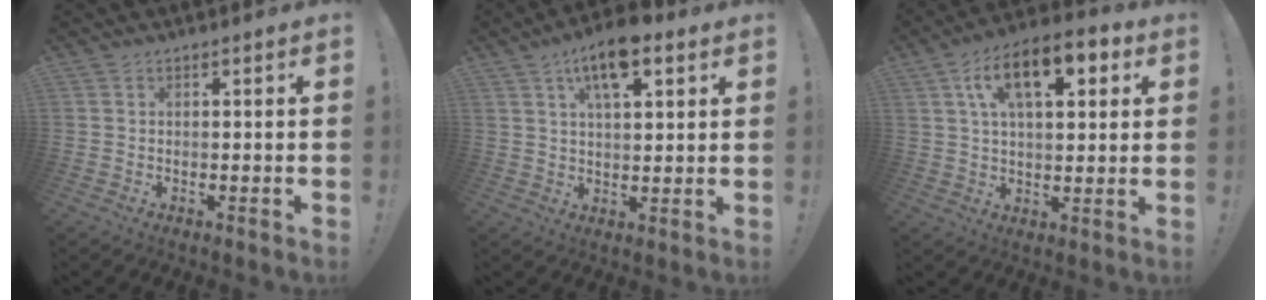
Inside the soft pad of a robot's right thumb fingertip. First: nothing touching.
{"total": 10.7, "force": [5.8, 4.8, 7.7], "torque": [-0.112, -0.015, 0.097]}
{"total": 14.8, "force": [5.8, 7.1, 11.7], "torque": [-0.181, -0.006, 0.095]}